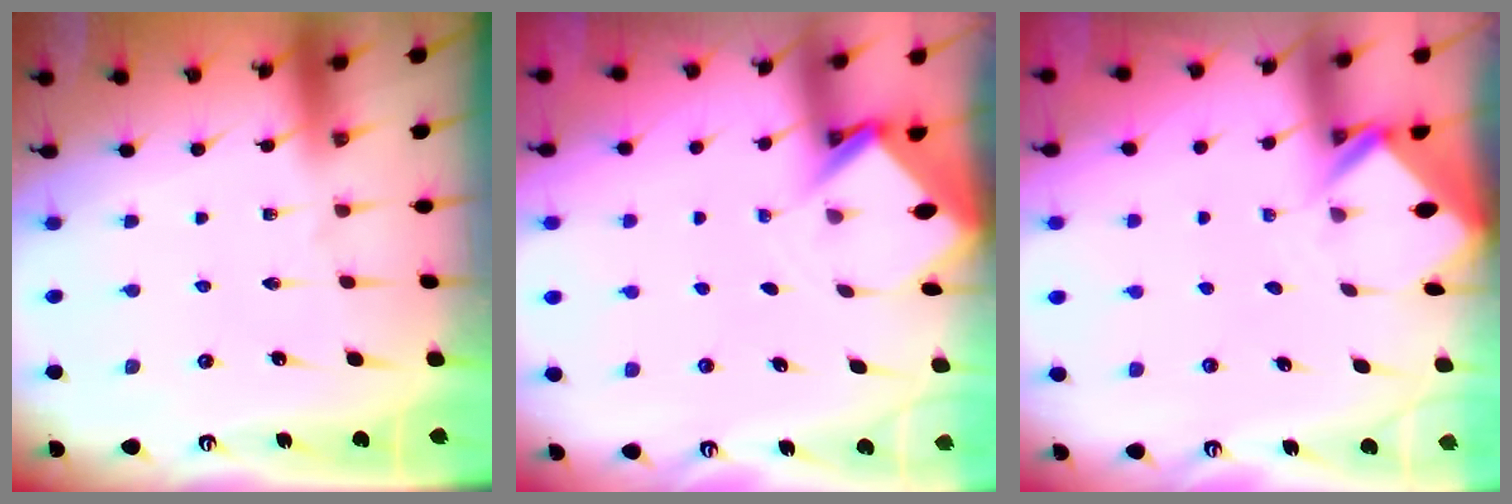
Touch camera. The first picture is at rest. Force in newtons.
{"total": 3.5, "press": 3.5, "slide": 0.2}
{"total": 2.6, "press": 2.6, "slide": 0.2}